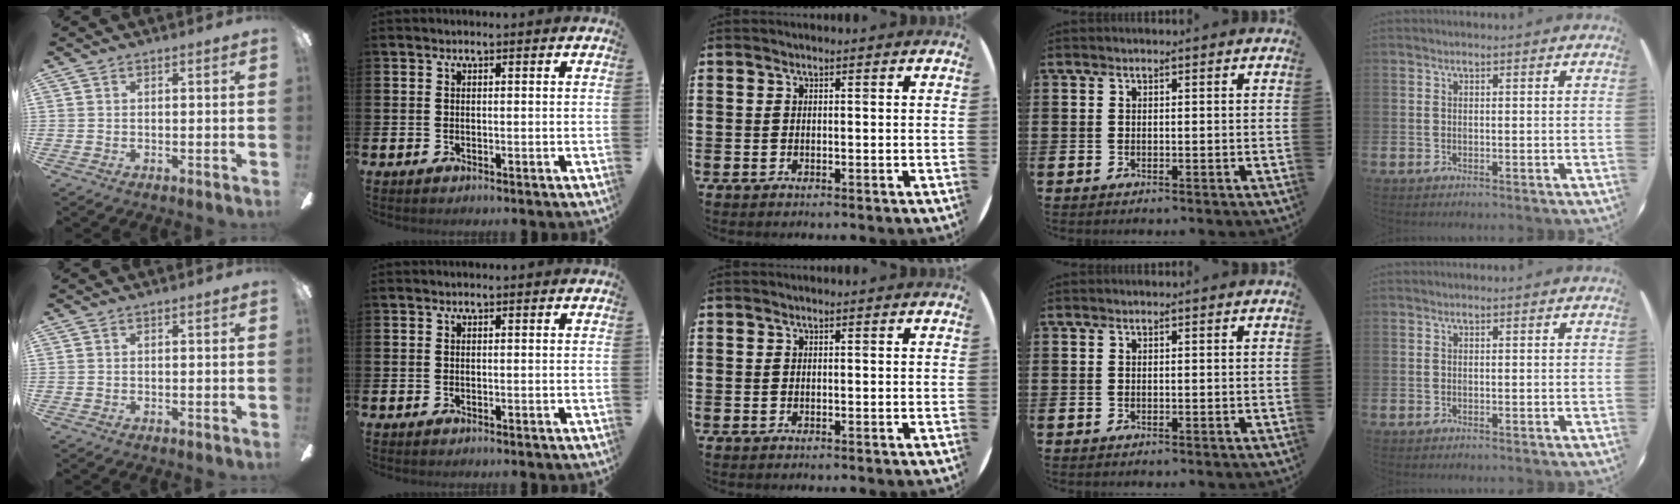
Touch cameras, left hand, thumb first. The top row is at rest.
{}